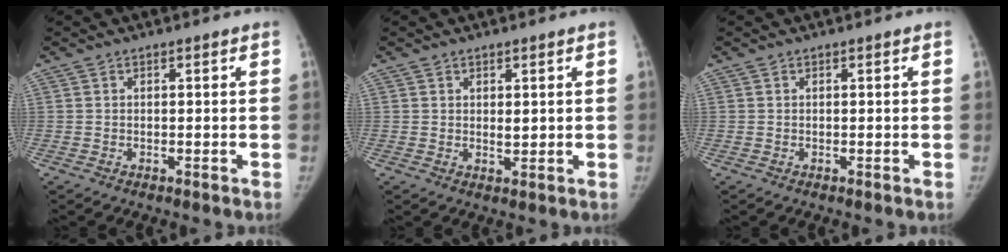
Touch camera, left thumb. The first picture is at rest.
{"total": 2.0, "force": [0.7, 1.0, 1.6], "torque": [-0.017, -0.007, 0.013]}
{"total": 0.0}